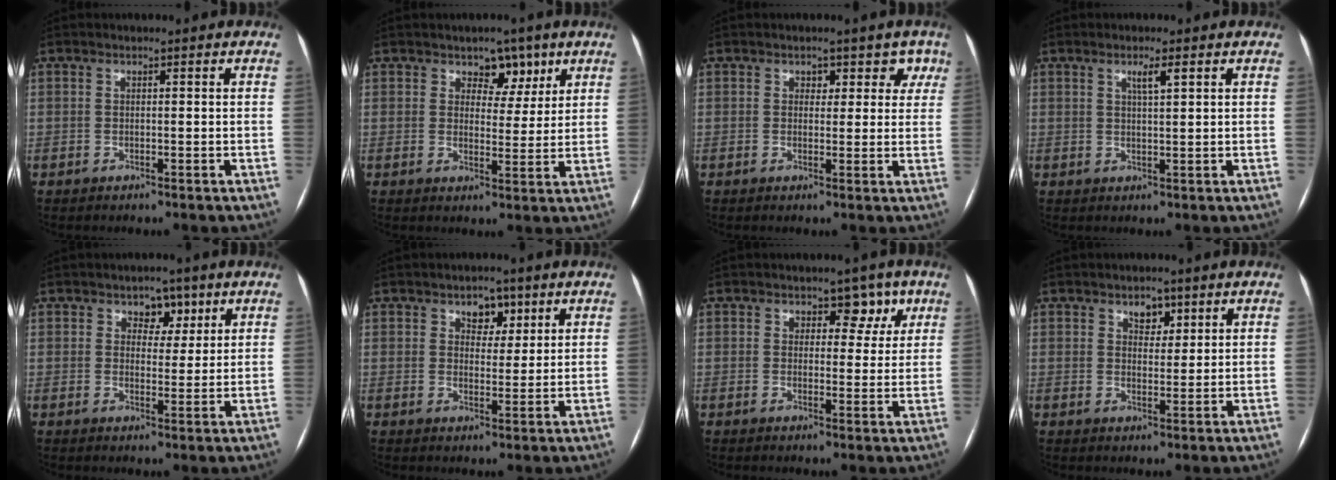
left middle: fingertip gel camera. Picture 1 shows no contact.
{"total": 4.6, "force": [2.9, 3.0, 2.0], "torque": [-0.015, 0.003, 0.042]}
{"total": 3.8, "force": [2.2, 2.9, 1.0], "torque": [0.021, 0.001, 0.016]}
{"total": 2.1, "force": [1.1, 0.0, 1.8], "torque": [-0.038, 0.000, 0.020]}
{"total": 3.8, "force": [2.2, 2.7, 1.7], "torque": [-0.013, 0.004, 0.031]}
{"total": 3.8, "force": [2.2, 2.5, 1.8], "torque": [-0.020, 0.004, 0.033]}
{"total": 4.4, "force": [2.5, 3.0, 2.1], "torque": [-0.008, 0.006, 0.029]}
{"total": 2.9, "force": [1.8, 1.8, 1.3], "torque": [-0.017, -0.001, 0.029]}